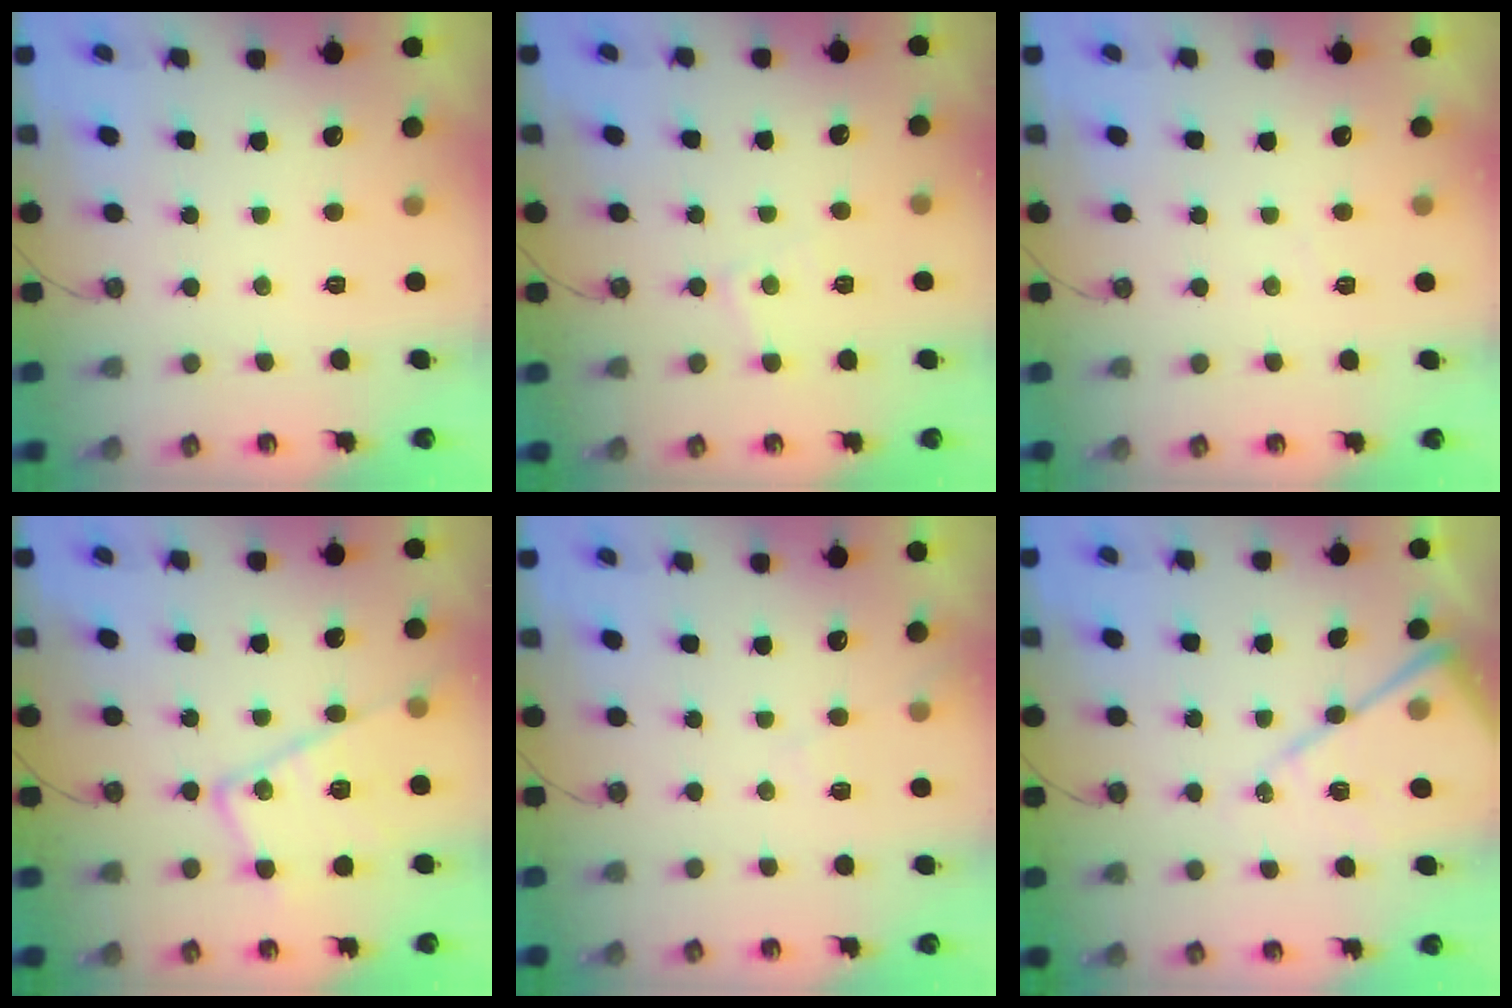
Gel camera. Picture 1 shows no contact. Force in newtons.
{"total": 5.3, "press": 5.2, "slide": 0.7}
{"total": 3.4, "press": 3.4, "slide": 0.5}
{"total": 16.9, "press": 16.9, "slide": 1.3}
{"total": 6.3, "press": 6.2, "slide": 0.7}
{"total": 13.8, "press": 13.7, "slide": 1.3}